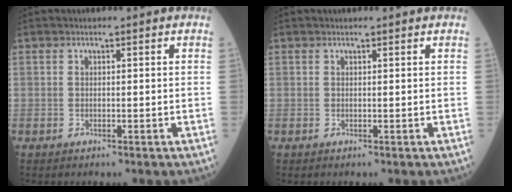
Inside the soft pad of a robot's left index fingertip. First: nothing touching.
{"total": 0.0}